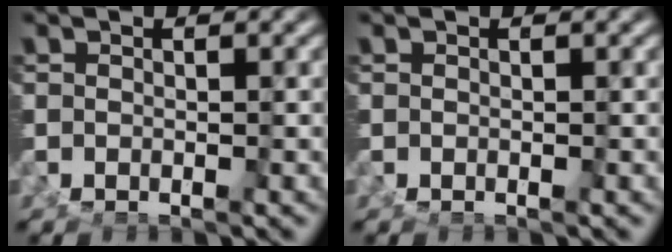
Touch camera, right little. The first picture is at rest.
{"total": 0.0}